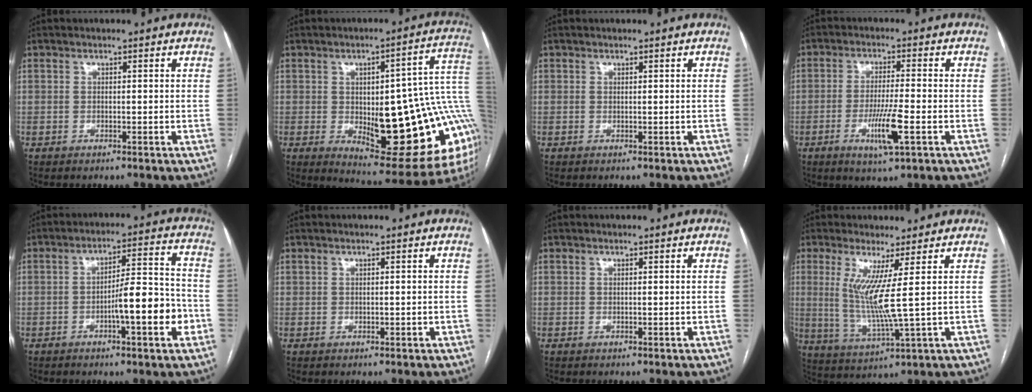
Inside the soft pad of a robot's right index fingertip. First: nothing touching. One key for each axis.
{"total": 24.4, "fx": -2.1, "fy": 6.7, "fz": 23.4, "tx": -0.229, "ty": 0.018, "tz": -0.008}
{"total": 0.0}
{"total": 7.1, "fx": -2.6, "fy": 0.1, "fz": 6.6, "tx": -0.124, "ty": -0.015, "tz": -0.046}
{"total": 9.8, "fx": -3.3, "fy": 1.2, "fz": 9.2, "tx": -0.137, "ty": 0.015, "tz": -0.049}
{"total": 0.0}
{"total": 0.0}
{"total": 8.1, "fx": 1.7, "fy": -1.2, "fz": 7.8, "tx": -0.162, "ty": -0.024, "tz": 0.039}